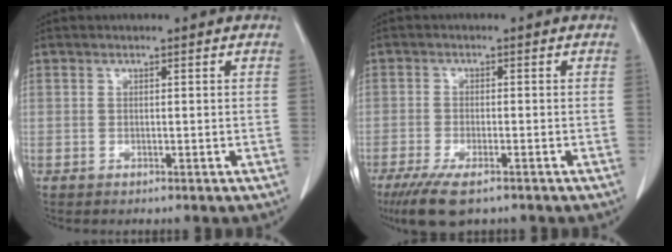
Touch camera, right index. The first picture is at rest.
{"total": 7.3, "force": [-5.0, 1.9, 5.0], "torque": [-0.084, -0.016, -0.079]}